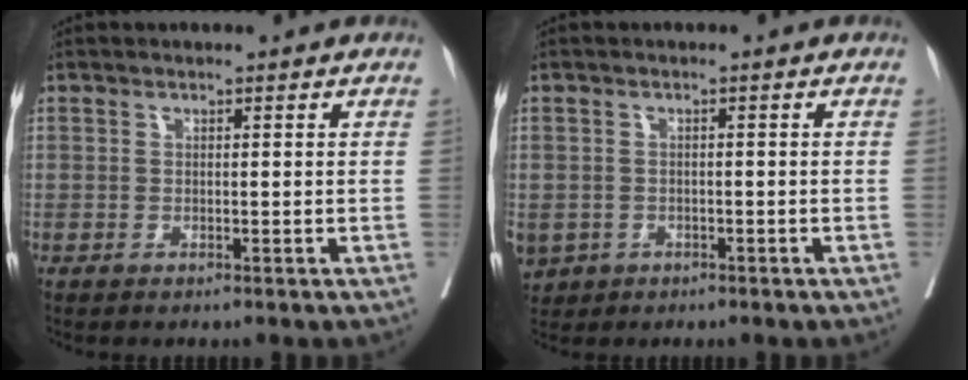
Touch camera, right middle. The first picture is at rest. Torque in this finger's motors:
{"motor_torque": [1.18, -0.96, 0.87, 0.21]}